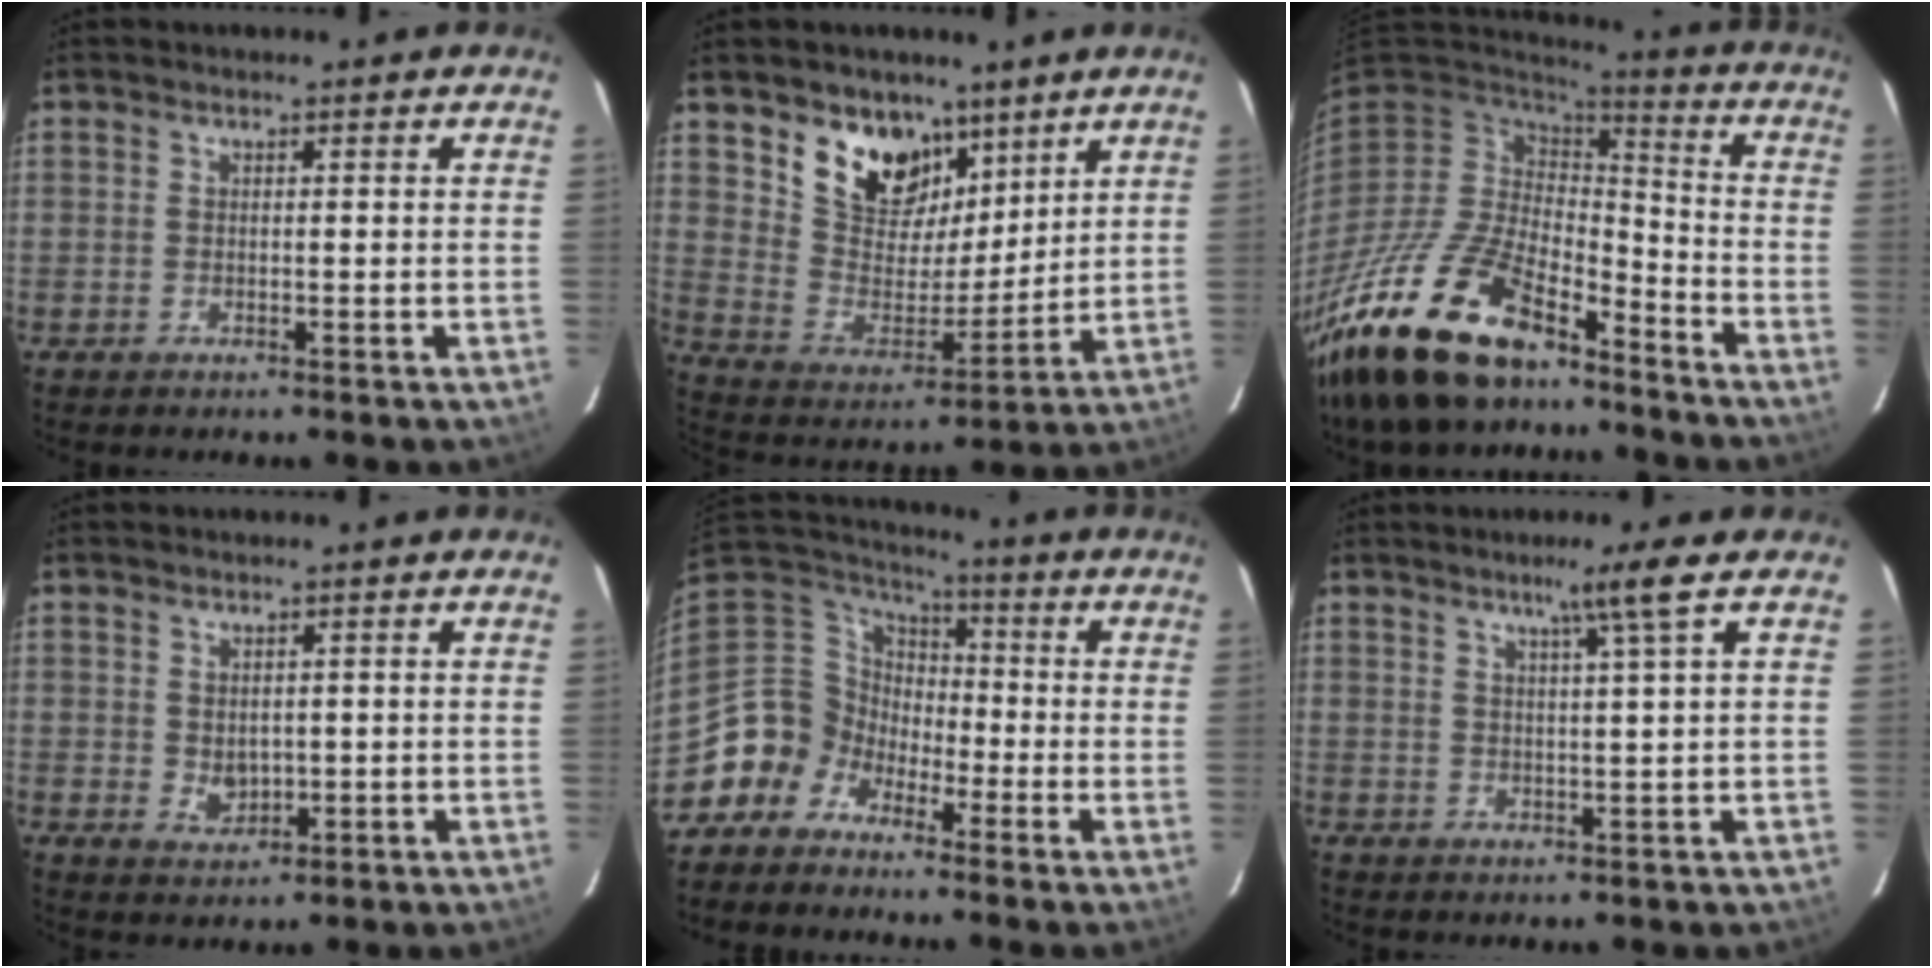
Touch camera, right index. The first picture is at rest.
{"total": 14.1, "force": [8.8, 9.0, 6.3], "torque": [-0.126, -0.004, 0.169]}
{"total": 23.8, "force": [-17.1, 8.8, 13.9], "torque": [-0.292, -0.039, -0.305]}
{"total": 3.1, "force": [0.1, 2.3, 2.0], "torque": [-0.031, -0.001, 0.008]}
{"total": 9.8, "force": [-5.9, 7.8, 1.4], "torque": [-0.050, 0.039, -0.134]}
{"total": 4.7, "force": [2.7, -1.6, 3.6], "torque": [-0.063, -0.014, 0.048]}